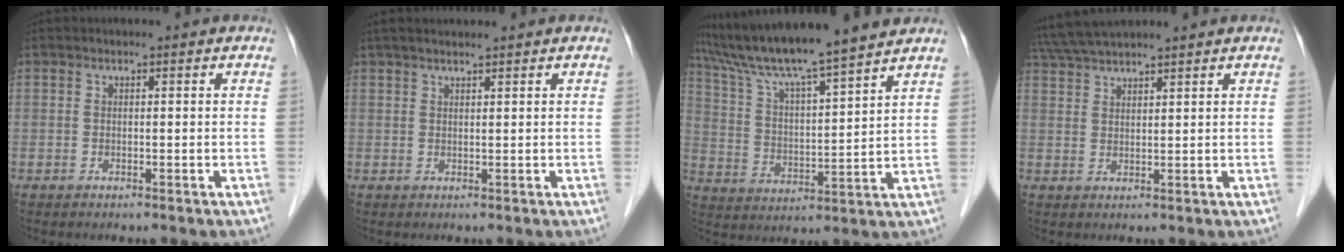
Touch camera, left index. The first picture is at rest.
{"total": 4.8, "force": [4.1, 0.2, 2.5], "torque": [-0.035, 0.030, 0.070]}
{"total": 15.3, "force": [13.6, -0.9, 7.1], "torque": [-0.135, 0.015, 0.229]}
{"total": 7.7, "force": [7.1, 0.1, 3.1], "torque": [-0.063, 0.039, 0.129]}